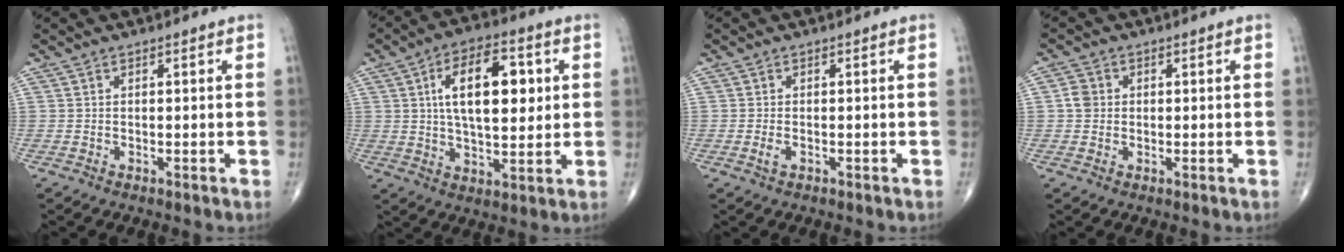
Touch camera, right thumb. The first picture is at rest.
{"total": 15.1, "force": [3.2, 7.3, 12.9], "torque": [-0.189, 0.000, 0.052]}
{"total": 1.2, "force": [-0.4, 0.7, 1.0], "torque": [-0.022, -0.001, -0.009]}
{"total": 2.8, "force": [0.2, 2.5, 1.2], "torque": [-0.013, 0.006, -0.002]}